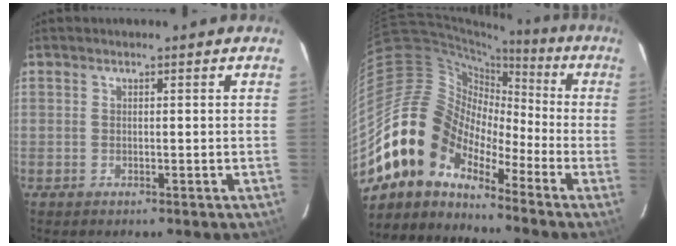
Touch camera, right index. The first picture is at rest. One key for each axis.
{"total": 12.7, "fx": -9.7, "fy": 7.4, "fz": 3.7, "tx": -0.067, "ty": 0.031, "tz": -0.202}